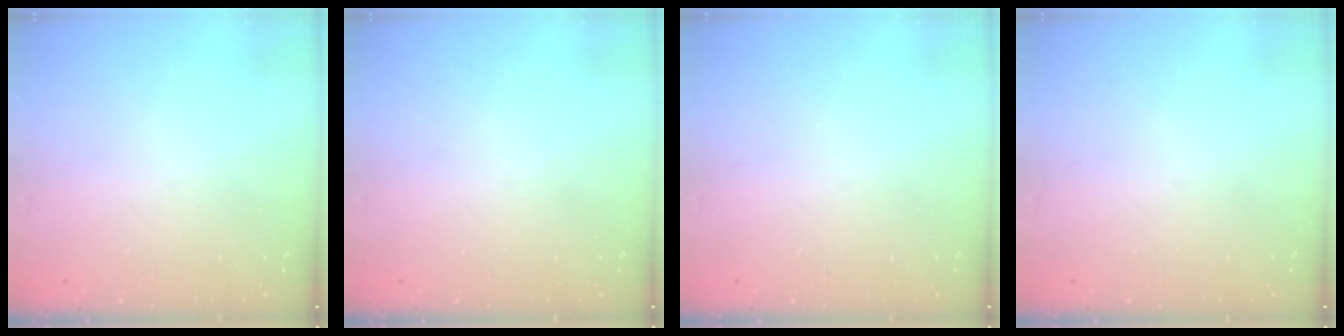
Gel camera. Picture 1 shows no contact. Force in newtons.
{"total": 0.0}
{"total": 0.0}
{"total": 0.0}